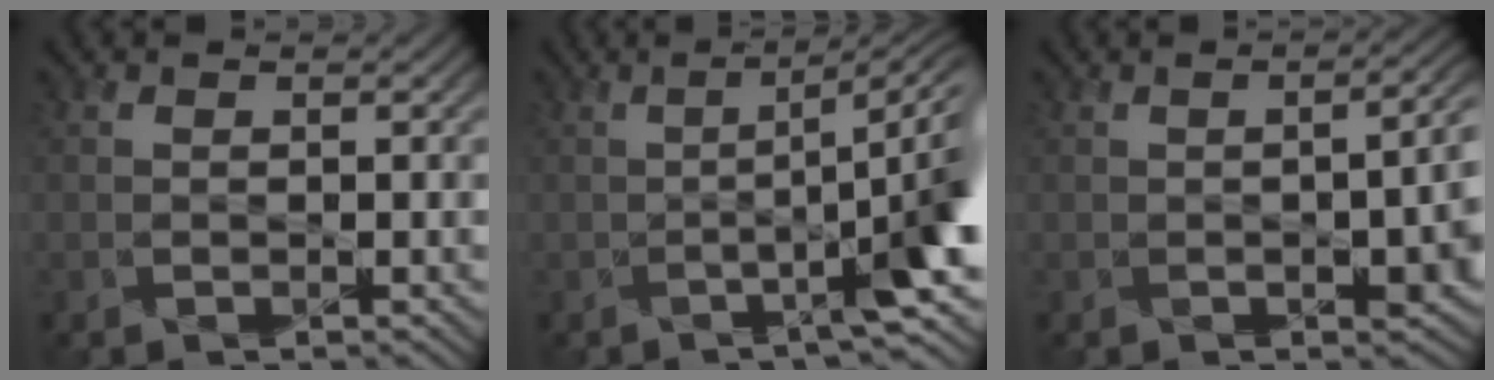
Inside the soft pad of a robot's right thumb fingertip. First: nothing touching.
{"total": 10.3, "force": [-2.0, 2.5, 9.7], "torque": [-0.127, -0.002, -0.028]}
{"total": 6.3, "force": [-1.2, 2.7, 5.6], "torque": [-0.059, -0.012, -0.008]}